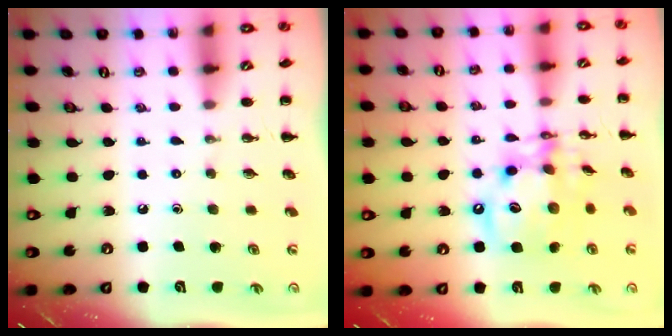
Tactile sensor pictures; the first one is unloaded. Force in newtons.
{"total": 13.5, "press": 13.4, "slide": 2.0}